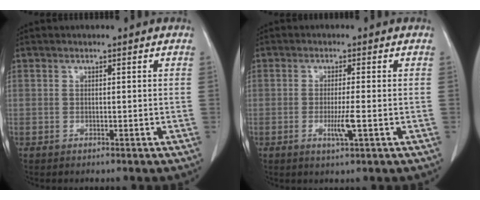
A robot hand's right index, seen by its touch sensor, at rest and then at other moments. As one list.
[{"total": 3.4, "force": [-1.0, -0.2, 3.3], "torque": [-0.059, -0.007, -0.017]}]